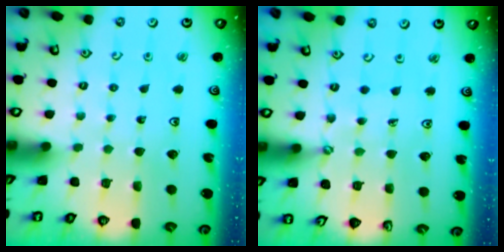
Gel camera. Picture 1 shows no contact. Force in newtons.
{"total": 0.6, "press": 0.6, "slide": 0.1}